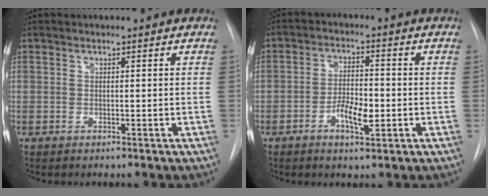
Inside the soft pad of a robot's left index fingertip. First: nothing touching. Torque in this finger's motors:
{"motor_torque": [0.47, -0.03, 0.11, 0.07]}